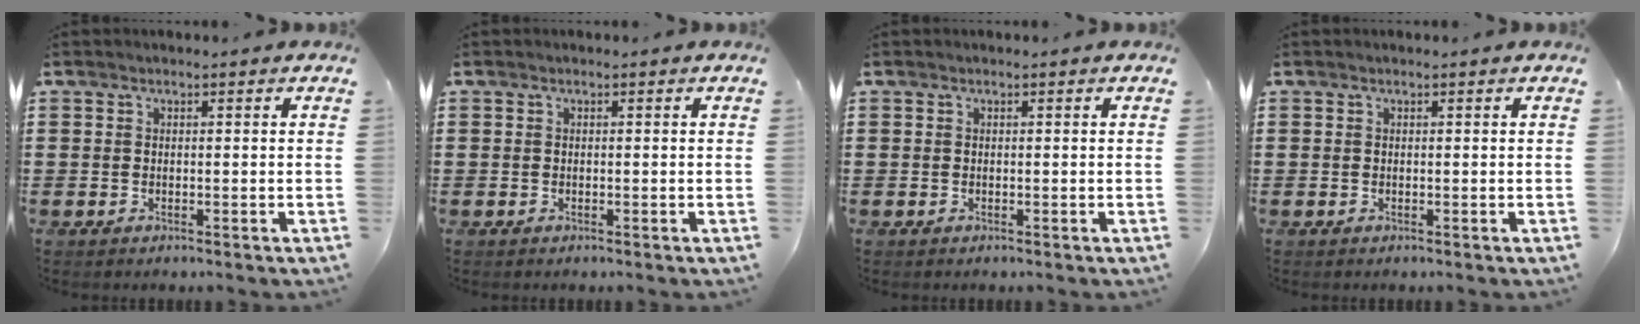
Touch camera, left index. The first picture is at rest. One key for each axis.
{"total": 0.0}
{"total": 0.0}
{"total": 0.0}